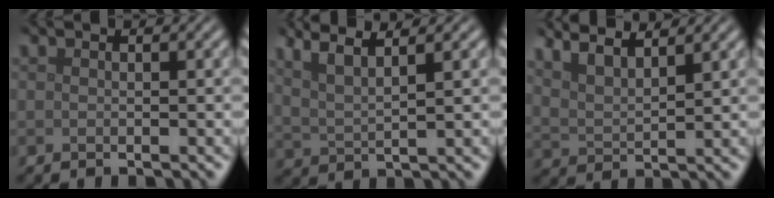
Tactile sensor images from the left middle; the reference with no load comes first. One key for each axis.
{"total": 4.5, "fx": 3.0, "fy": 1.0, "fz": 3.3, "tx": -0.063, "ty": 0.017, "tz": 0.046}
{"total": 5.8, "fx": 4.6, "fy": 1.6, "fz": 3.2, "tx": -0.048, "ty": 0.018, "tz": 0.061}